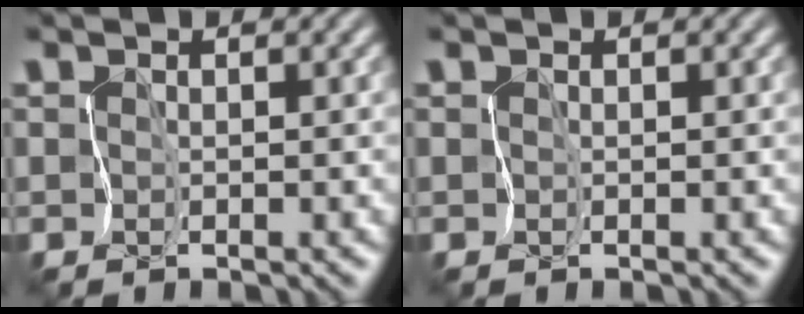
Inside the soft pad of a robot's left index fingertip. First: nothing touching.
{"total": 0.0}